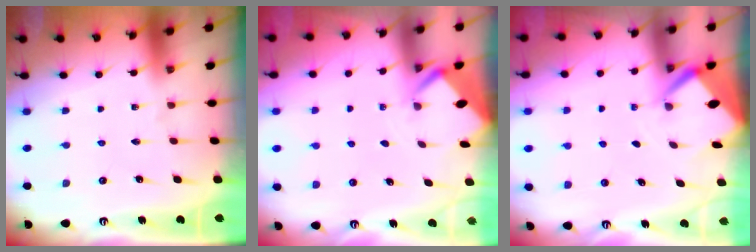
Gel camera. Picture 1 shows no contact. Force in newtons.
{"total": 2.4, "press": 2.4, "slide": 0.1}
{"total": 3.0, "press": 3.0, "slide": 0.2}